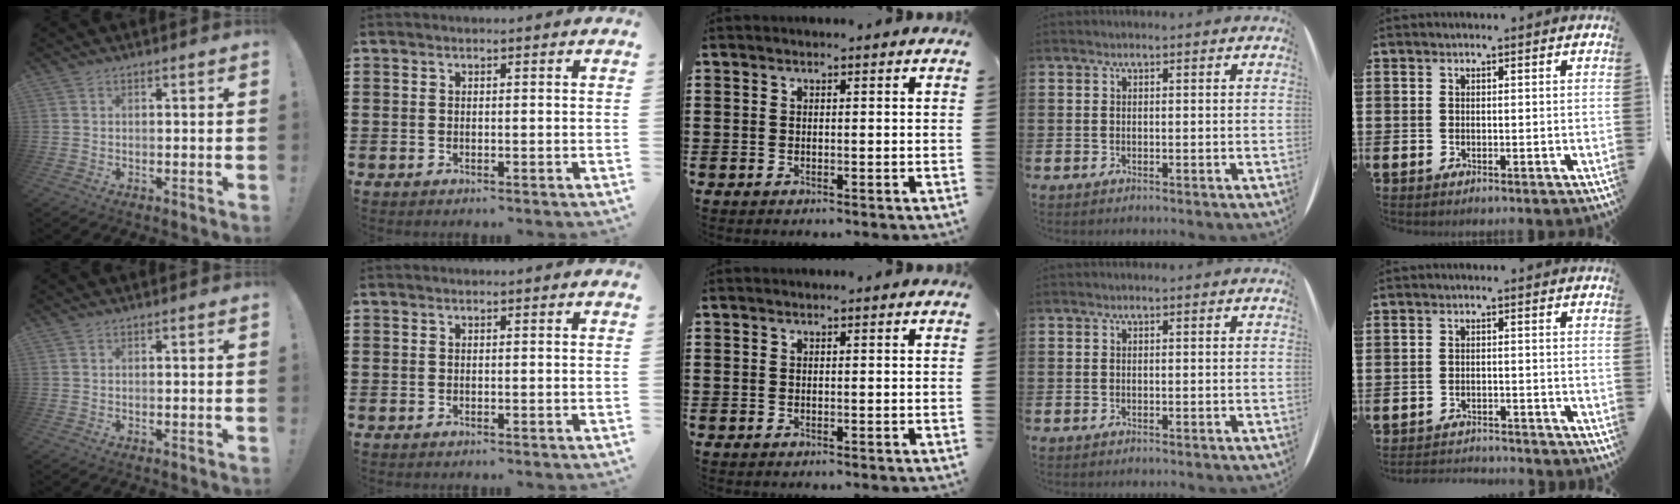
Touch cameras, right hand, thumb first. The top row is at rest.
{"little": {"total": 2.1, "force": [-2.1, 0.0, -0.2], "torque": [-0.003, 0.002, -0.046]}}